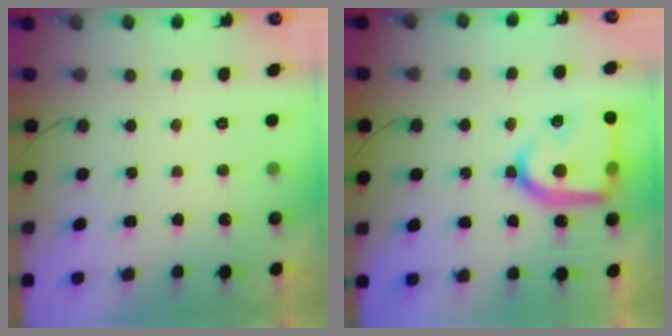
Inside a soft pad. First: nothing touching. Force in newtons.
{"total": 20.2, "press": 20.1, "slide": 1.9}